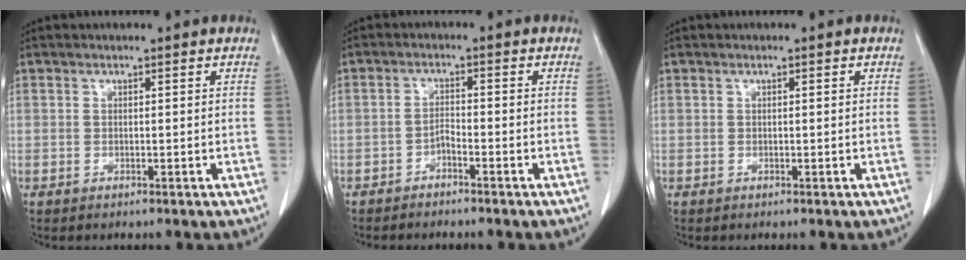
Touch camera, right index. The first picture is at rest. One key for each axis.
{"total": 2.3, "fx": -1.9, "fy": 0.1, "fz": 1.4, "tx": -0.021, "ty": 0.003, "tz": -0.033}
{"total": 0.0}